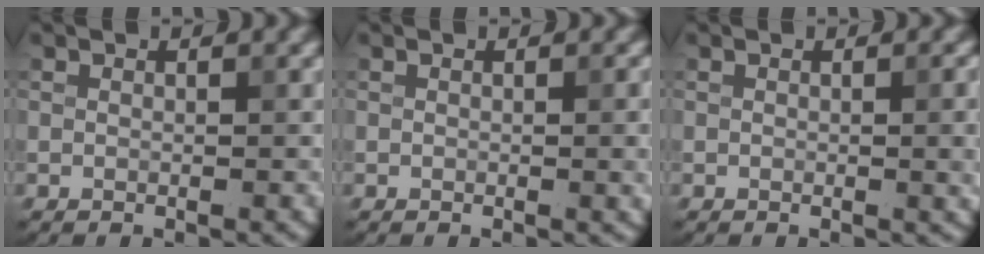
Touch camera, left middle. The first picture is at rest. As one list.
[{"total": 1.7, "force": [0.0, 0.5, 1.7], "torque": [-0.019, -0.002, -0.002]}, {"total": 2.4, "force": [0.0, 0.7, 2.3], "torque": [-0.023, -0.001, -0.003]}]